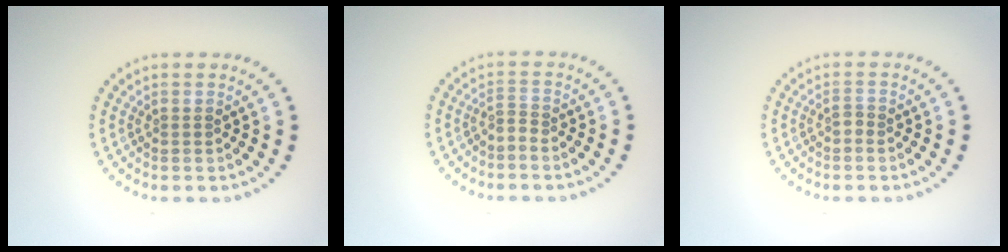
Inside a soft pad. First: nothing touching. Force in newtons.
{"total": 0.9, "press": 0.3, "slide": 0.9}
{"total": 0.8, "press": 0.5, "slide": 0.6}